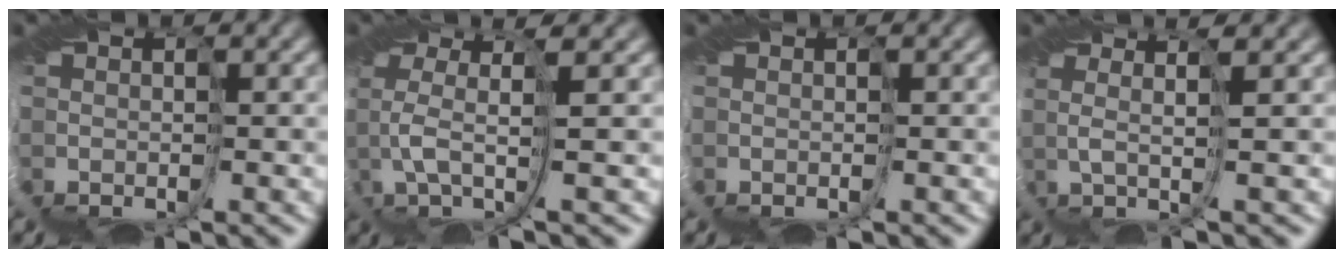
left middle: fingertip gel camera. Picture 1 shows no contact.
{"total": 3.4, "force": [-0.2, -0.2, 3.4], "torque": [-0.085, 0.012, -0.007]}
{"total": 0.0}
{"total": 2.0, "force": [0.6, -0.9, 1.7], "torque": [-0.036, 0.009, 0.008]}